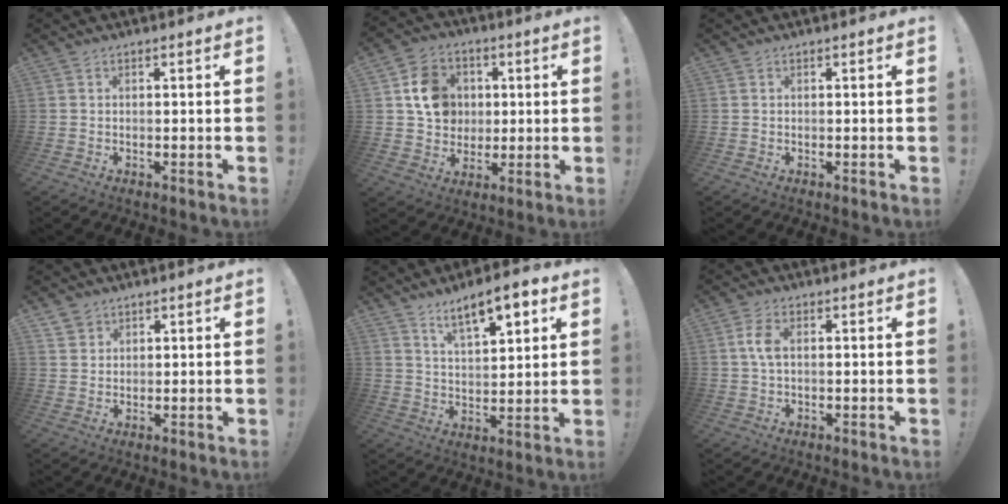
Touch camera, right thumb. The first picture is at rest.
{"total": 12.4, "force": [2.3, 11.1, 5.0], "torque": [-0.061, 0.003, 0.053]}
{"total": 0.0}
{"total": 2.9, "force": [2.3, 1.8, 0.3], "torque": [-0.002, -0.013, 0.043]}
{"total": 11.1, "force": [7.2, 3.5, 7.7], "torque": [-0.109, -0.039, 0.117]}
{"total": 5.0, "force": [0.8, 2.8, 4.1], "torque": [-0.077, 0.004, 0.011]}